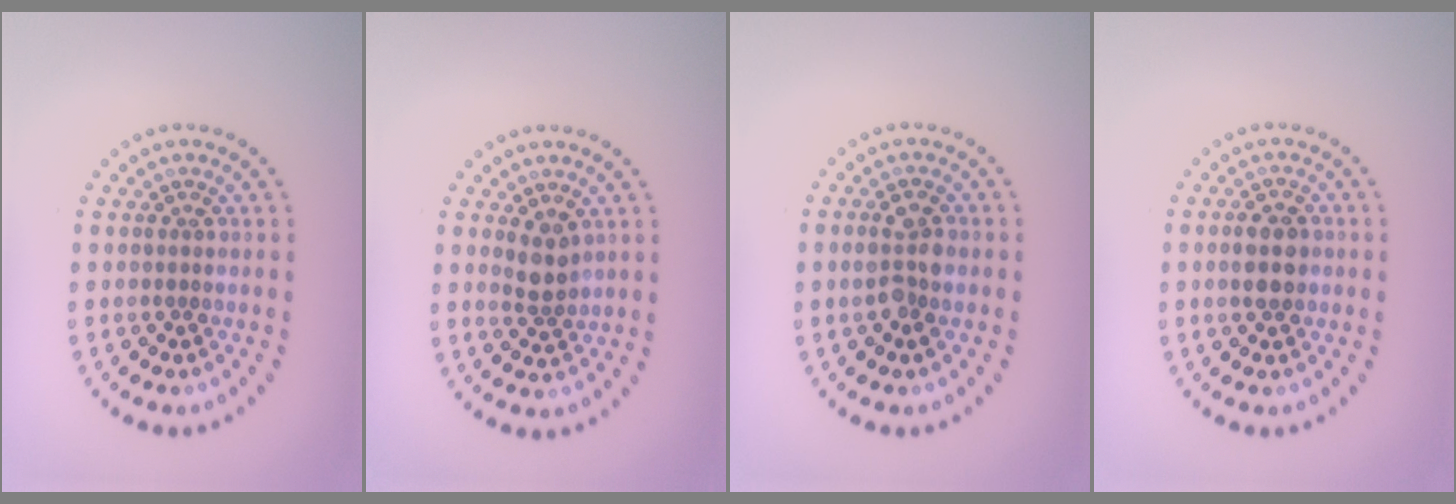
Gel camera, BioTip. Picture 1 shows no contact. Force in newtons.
{"total": 2.0, "press": 1.7, "slide": 1.1}
{"total": 2.6, "press": 2.5, "slide": 0.6}
{"total": 2.8, "press": 2.8, "slide": 0.1}